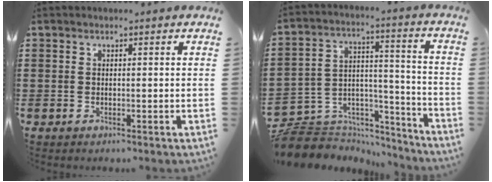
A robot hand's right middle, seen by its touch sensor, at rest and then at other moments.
{"total": 7.0, "force": [-6.4, 2.8, 0.3], "torque": [-0.020, 0.004, -0.129]}